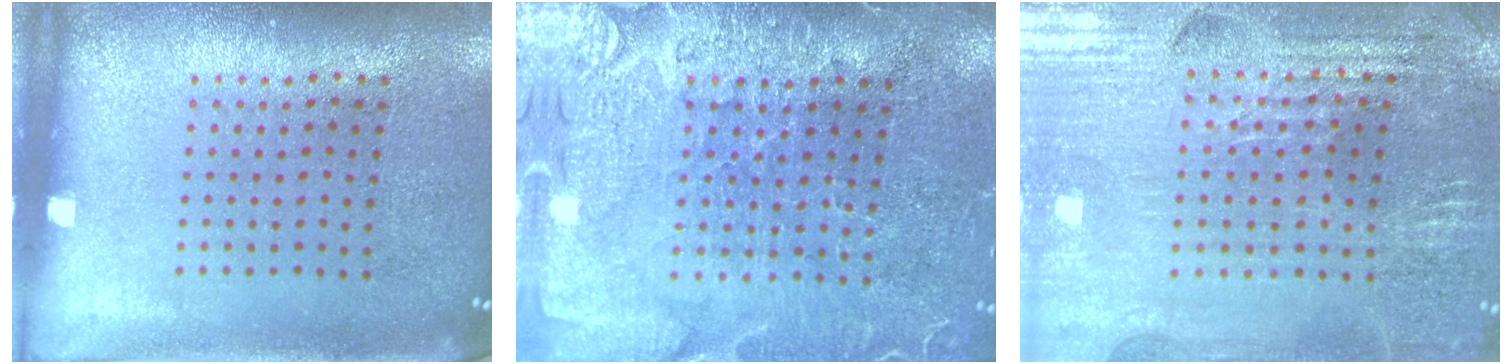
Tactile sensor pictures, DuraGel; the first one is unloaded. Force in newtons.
{"total": 3.6, "press": 3.5, "slide": 1.1}
{"total": 2.9, "press": 2.9, "slide": 0.5}